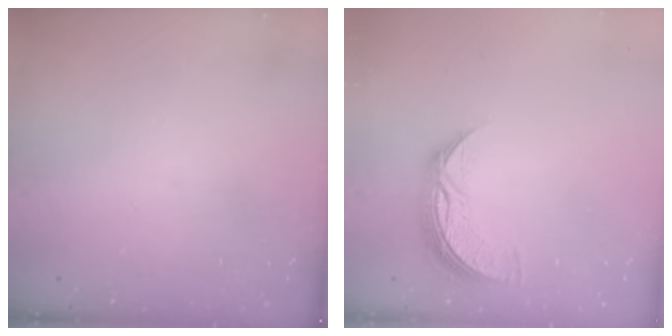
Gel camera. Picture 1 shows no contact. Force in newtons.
{"total": 8.3, "press": 8.2, "slide": 0.3}